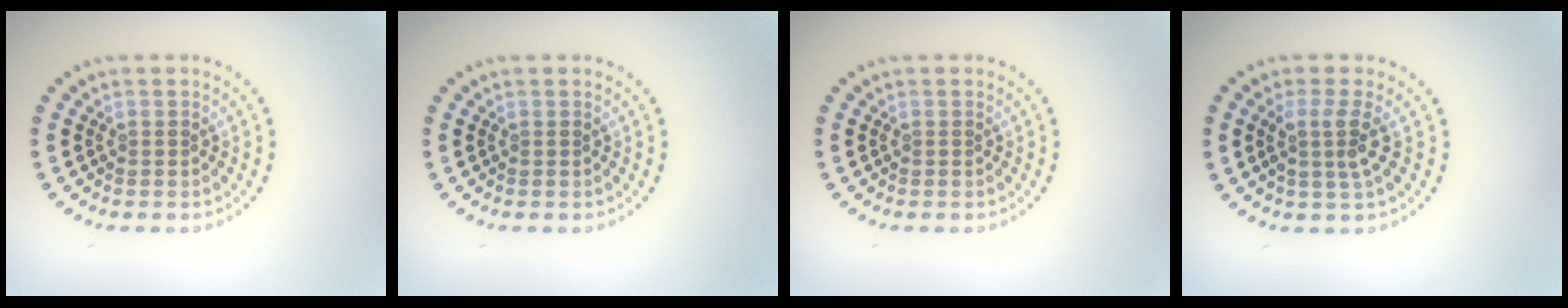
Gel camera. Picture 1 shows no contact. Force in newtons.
{"total": 0.0}
{"total": 0.0}
{"total": 2.6, "press": 2.0, "slide": 1.7}